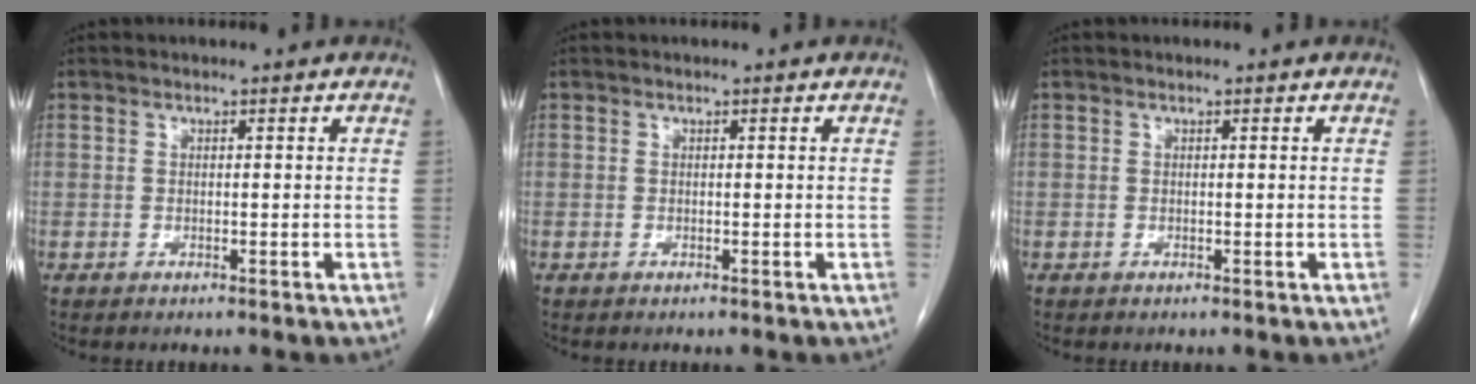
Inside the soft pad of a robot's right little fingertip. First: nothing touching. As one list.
[{"total": 0.0}, {"total": 0.0}]